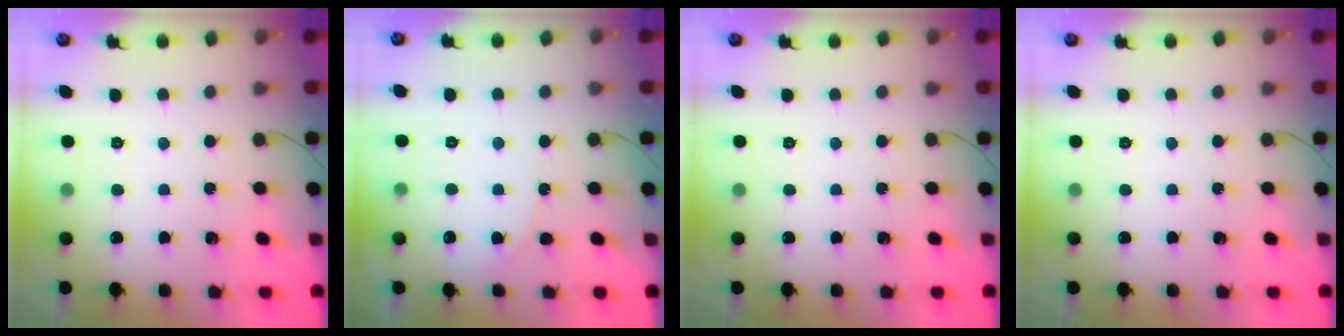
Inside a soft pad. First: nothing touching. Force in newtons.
{"total": 4.4, "press": 4.4, "slide": 0.3}
{"total": 0.0}
{"total": 0.0}